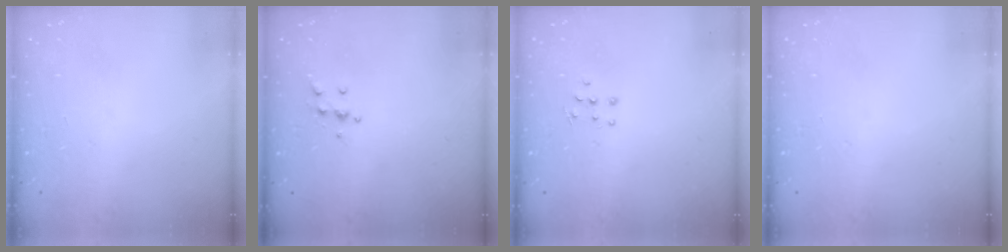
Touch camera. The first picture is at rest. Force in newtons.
{"total": 5.0, "press": 4.8, "slide": 1.0}
{"total": 5.0, "press": 4.9, "slide": 0.5}
{"total": 0.0}